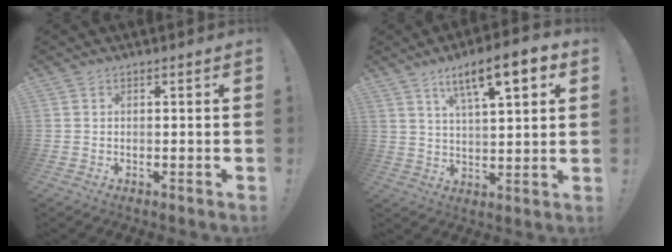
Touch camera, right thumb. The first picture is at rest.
{"total": 13.0, "force": [6.6, 3.3, 10.7], "torque": [-0.163, -0.025, 0.101]}